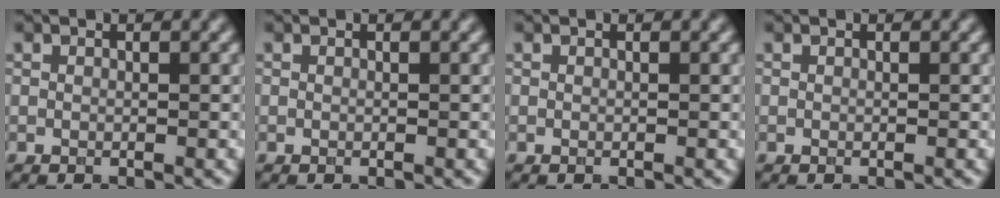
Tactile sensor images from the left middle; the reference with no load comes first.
{"total": 0.0}
{"total": 0.0}
{"total": 0.0}